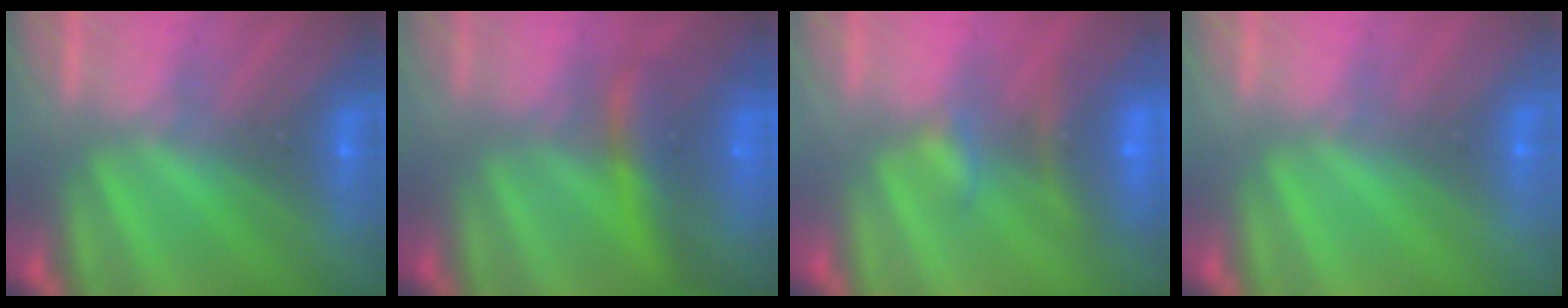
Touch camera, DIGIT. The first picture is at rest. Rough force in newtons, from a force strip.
{"total": 8.2}
{"total": 6.5}
{"total": 1.7}